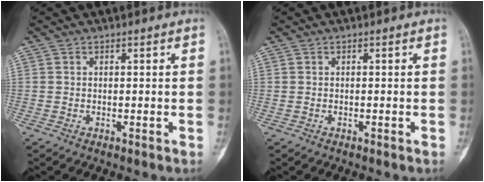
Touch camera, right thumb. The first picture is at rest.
{"total": 0.0}